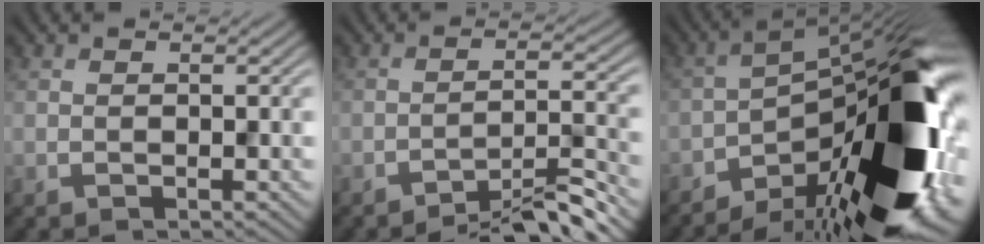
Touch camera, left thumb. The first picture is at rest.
{"total": 5.6, "force": [-4.7, 0.2, 3.0], "torque": [-0.045, 0.017, -0.076]}
{"total": 19.8, "force": [-10.1, 6.9, 15.6], "torque": [-0.220, -0.001, -0.170]}